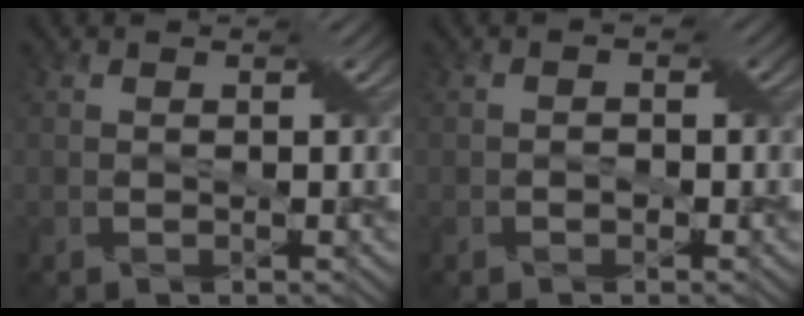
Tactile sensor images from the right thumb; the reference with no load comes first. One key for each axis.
{"total": 0.9, "fx": -0.4, "fy": 0.7, "fz": 0.4, "tx": -0.008, "ty": 0.000, "tz": -0.009}